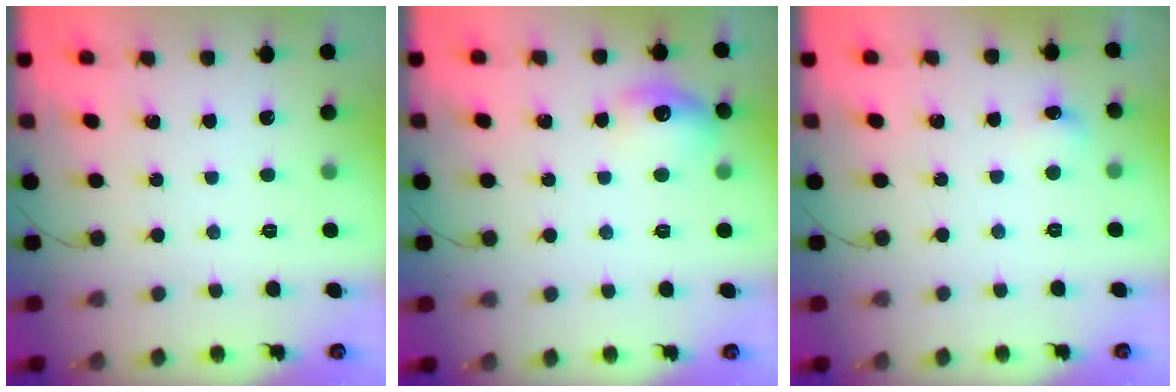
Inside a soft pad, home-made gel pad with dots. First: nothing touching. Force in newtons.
{"total": 10.0, "press": 10.0, "slide": 0.6}
{"total": 5.2, "press": 4.9, "slide": 1.5}